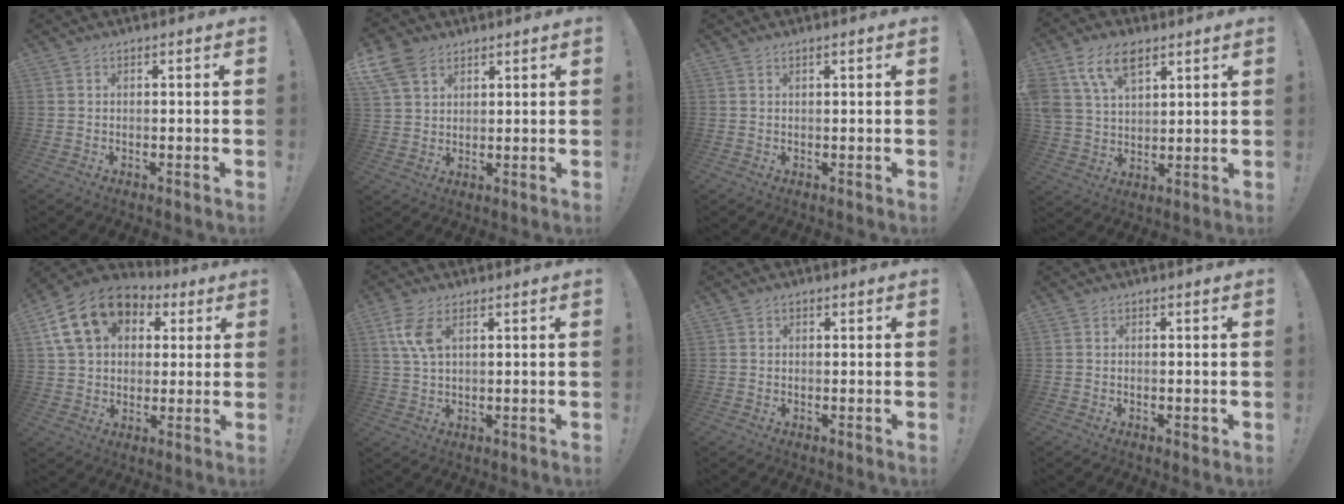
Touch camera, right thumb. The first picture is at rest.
{"total": 9.1, "force": [5.6, 5.7, 4.2], "torque": [-0.090, -0.020, 0.112]}
{"total": 0.8, "force": [0.6, -0.1, 0.6], "torque": [-0.009, -0.001, 0.009]}
{"total": 12.2, "force": [7.1, 7.2, 6.9], "torque": [-0.135, -0.017, 0.138]}
{"total": 17.4, "force": [6.9, 12.6, 9.8], "torque": [-0.151, -0.013, 0.133]}
{"total": 7.1, "force": [2.8, 3.4, 5.6], "torque": [-0.118, -0.005, 0.051]}
{"total": 0.6, "force": [0.2, 0.5, 0.2], "torque": [-0.002, 0.000, 0.003]}
{"total": 0.7, "force": [0.0, 0.4, 0.6], "torque": [-0.007, 0.000, 0.001]}